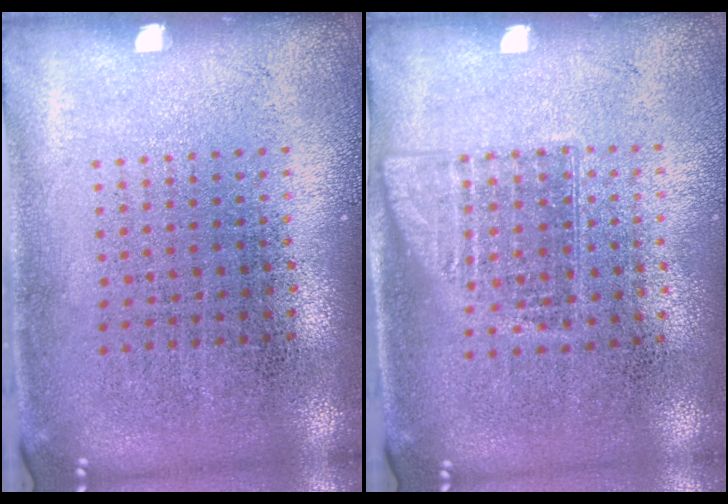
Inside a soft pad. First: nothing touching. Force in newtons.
{"total": 1.0, "press": 0.9, "slide": 0.6}